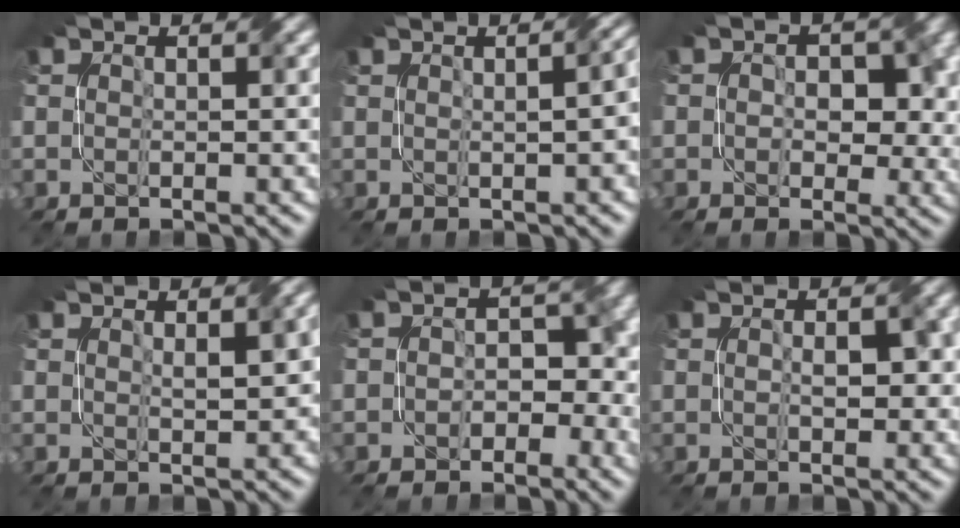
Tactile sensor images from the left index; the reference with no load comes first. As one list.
[{"total": 5.2, "force": [0.5, 2.7, 4.4], "torque": [-0.016, 0.023, 0.012]}, {"total": 5.6, "force": [0.8, 4.0, 3.8], "torque": [-0.023, 0.006, 0.022]}, {"total": 2.3, "force": [0.8, 0.6, 2.1], "torque": [-0.027, 0.008, 0.021]}, {"total": 3.9, "force": [-0.9, 3.0, 2.3], "torque": [-0.005, 0.001, -0.008]}, {"total": 2.5, "force": [0.4, 1.2, 2.2], "torque": [-0.033, 0.003, 0.012]}]